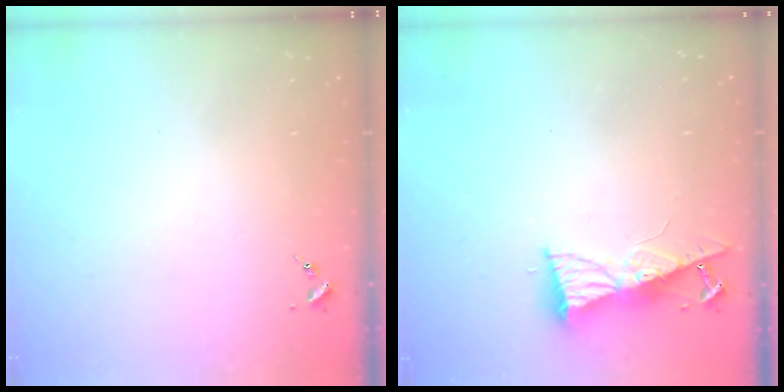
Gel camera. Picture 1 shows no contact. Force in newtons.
{"total": 8.6, "press": 8.5, "slide": 1.1}